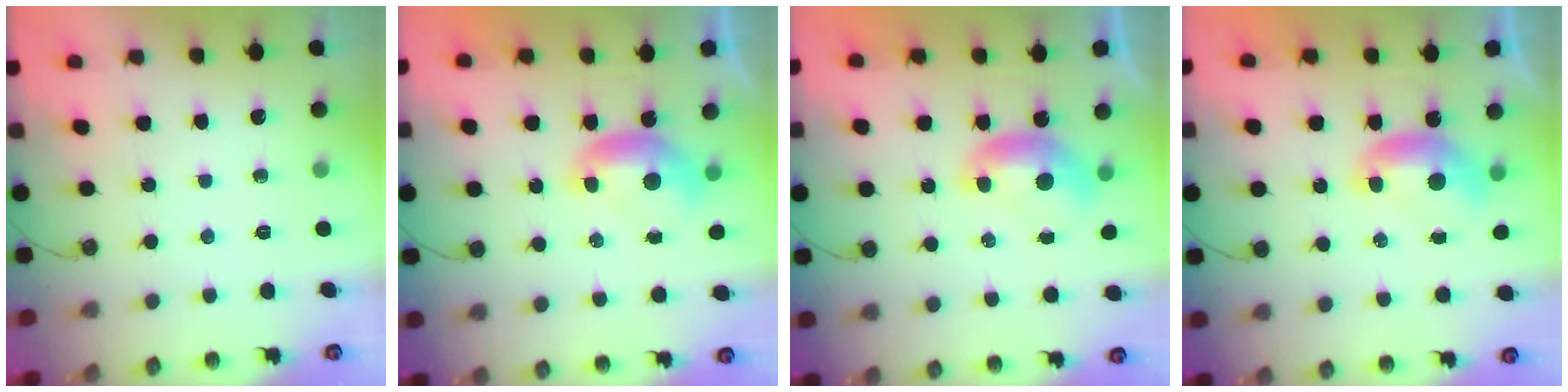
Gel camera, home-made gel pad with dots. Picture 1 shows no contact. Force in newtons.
{"total": 0.0}
{"total": 0.0}
{"total": 0.0}